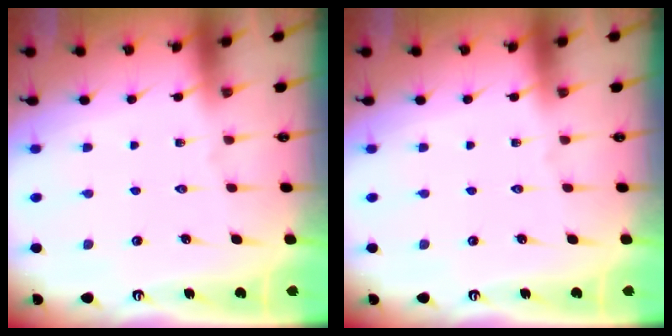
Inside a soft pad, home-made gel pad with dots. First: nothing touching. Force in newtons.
{"total": 0.0}